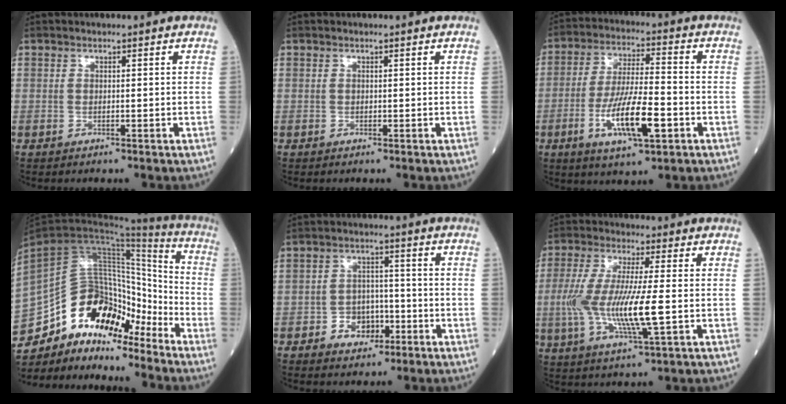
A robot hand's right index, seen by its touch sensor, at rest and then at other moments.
{"total": 0.0}
{"total": 12.0, "force": [-4.0, 2.4, 11.1], "torque": [-0.212, -0.009, -0.069]}
{"total": 20.5, "force": [-16.5, 7.9, 9.1], "torque": [-0.189, 0.049, -0.286]}
{"total": 5.2, "force": [-2.4, 3.8, 2.6], "torque": [-0.040, 0.015, -0.038]}
{"total": 12.0, "force": [-1.4, 1.6, 11.9], "torque": [-0.248, -0.007, -0.029]}